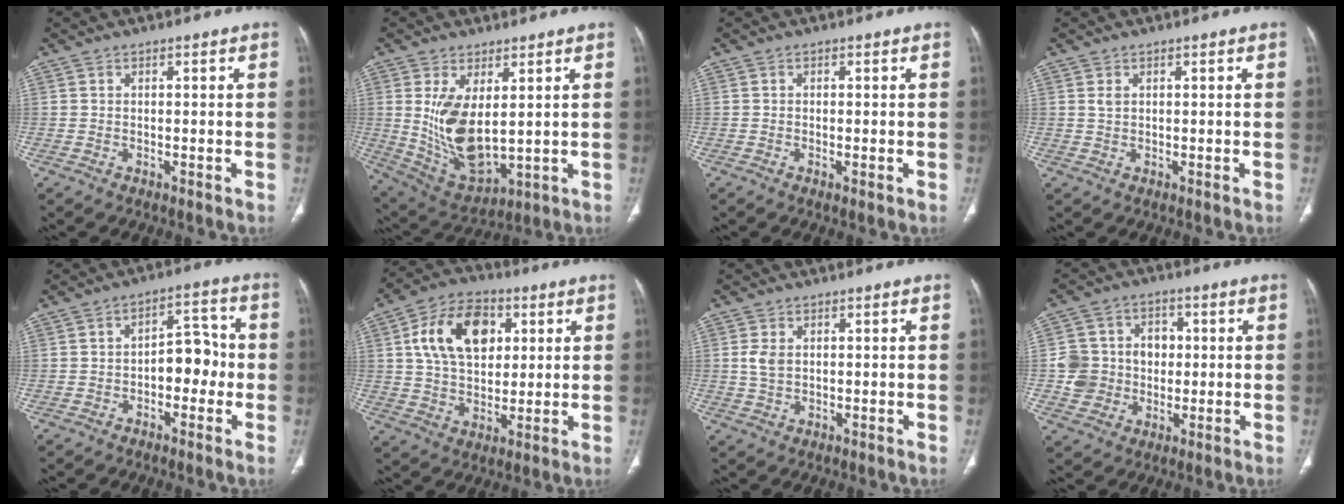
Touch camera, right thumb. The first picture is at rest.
{"total": 12.6, "force": [2.0, 6.3, 10.8], "torque": [-0.193, -0.021, 0.062]}
{"total": 0.9, "force": [-0.4, 0.2, 0.9], "torque": [-0.016, -0.002, -0.007]}
{"total": 1.0, "force": [0.4, 0.7, 0.6], "torque": [-0.011, 0.003, 0.012]}
{"total": 7.3, "force": [-1.5, 4.5, 5.5], "torque": [-0.044, 0.034, -0.033]}
{"total": 15.1, "force": [4.3, 9.9, 10.5], "torque": [-0.155, 0.003, 0.074]}
{"total": 2.8, "force": [0.5, 1.9, 2.0], "torque": [-0.041, 0.000, 0.015]}
{"total": 10.1, "force": [-0.3, 9.5, 3.4], "torque": [-0.025, 0.022, -0.003]}